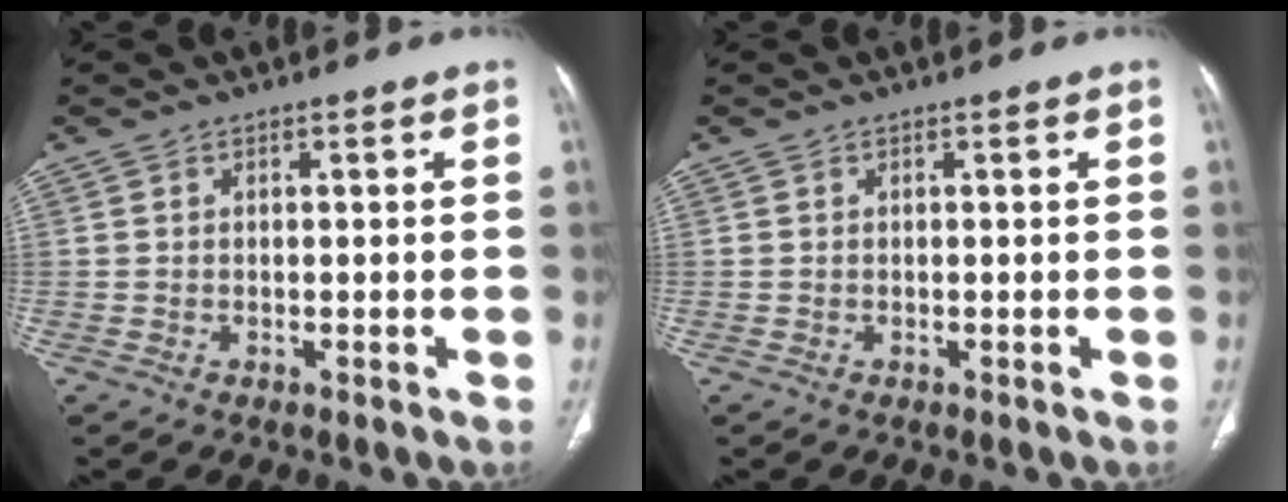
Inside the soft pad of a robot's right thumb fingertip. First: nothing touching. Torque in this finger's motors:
{"motor_torque": [-0.23, 0.10, 0.43, -0.21, -0.02]}